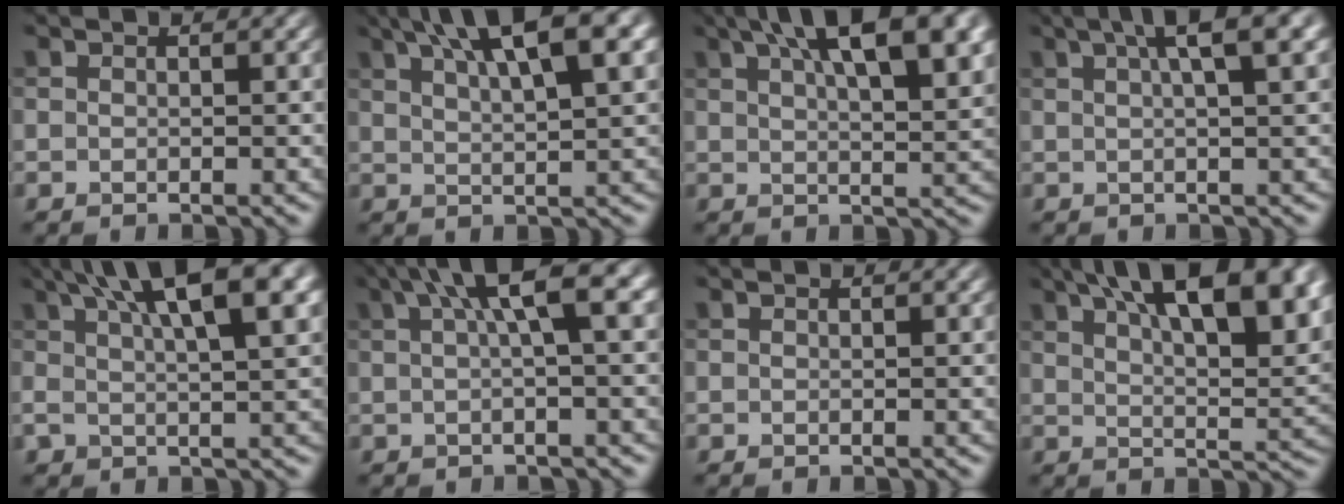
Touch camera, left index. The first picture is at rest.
{"total": 10.8, "force": [5.8, 3.0, 8.6], "torque": [-0.100, 0.033, 0.081]}
{"total": 11.8, "force": [6.0, 4.3, 9.2], "torque": [-0.108, 0.033, 0.083]}
{"total": 5.7, "force": [2.7, 1.2, 4.8], "torque": [-0.048, 0.021, 0.040]}
{"total": 10.7, "force": [5.1, 3.4, 8.8], "torque": [-0.107, 0.031, 0.073]}
{"total": 7.1, "force": [2.5, 1.5, 6.5], "torque": [-0.087, 0.022, 0.041]}
{"total": 0.0}
{"total": 15.0, "force": [7.8, 5.8, 11.4], "torque": [-0.135, 0.039, 0.106]}